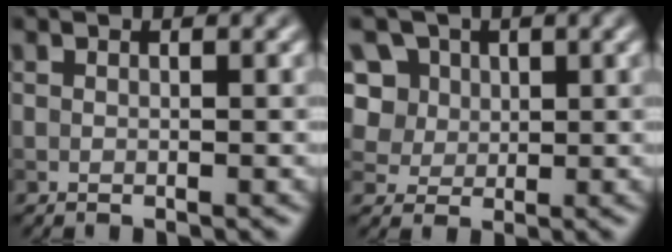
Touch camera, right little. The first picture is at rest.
{"total": 9.6, "force": [4.3, 7.4, 4.1], "torque": [-0.097, 0.026, 0.060]}